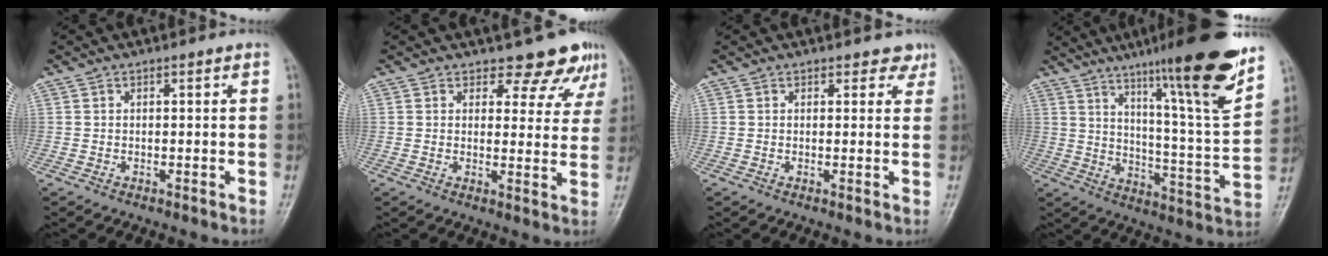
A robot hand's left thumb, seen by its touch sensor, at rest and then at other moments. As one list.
[{"total": 7.3, "force": [6.2, 3.4, 1.8], "torque": [0.015, -0.041, 0.061]}, {"total": 2.3, "force": [1.8, 1.5, 0.4], "torque": [0.021, -0.010, 0.012]}, {"total": 21.4, "force": [14.3, 1.4, 15.9], "torque": [-0.211, -0.070, 0.220]}]